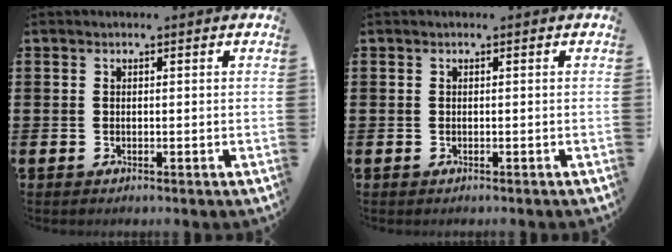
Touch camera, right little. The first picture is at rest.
{"total": 0.0}